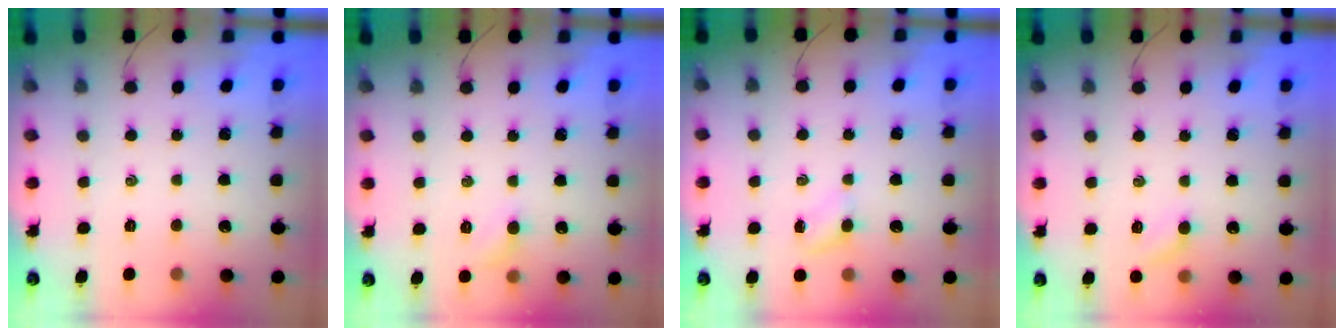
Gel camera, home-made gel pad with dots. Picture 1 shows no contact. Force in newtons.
{"total": 4.0, "press": 3.8, "slide": 1.4}
{"total": 2.8, "press": 2.6, "slide": 0.9}
{"total": 5.3, "press": 5.1, "slide": 1.6}